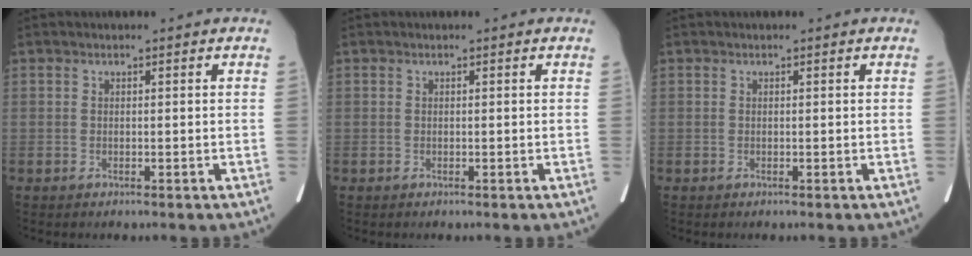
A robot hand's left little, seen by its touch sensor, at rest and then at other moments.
{"total": 0.0}
{"total": 0.0}